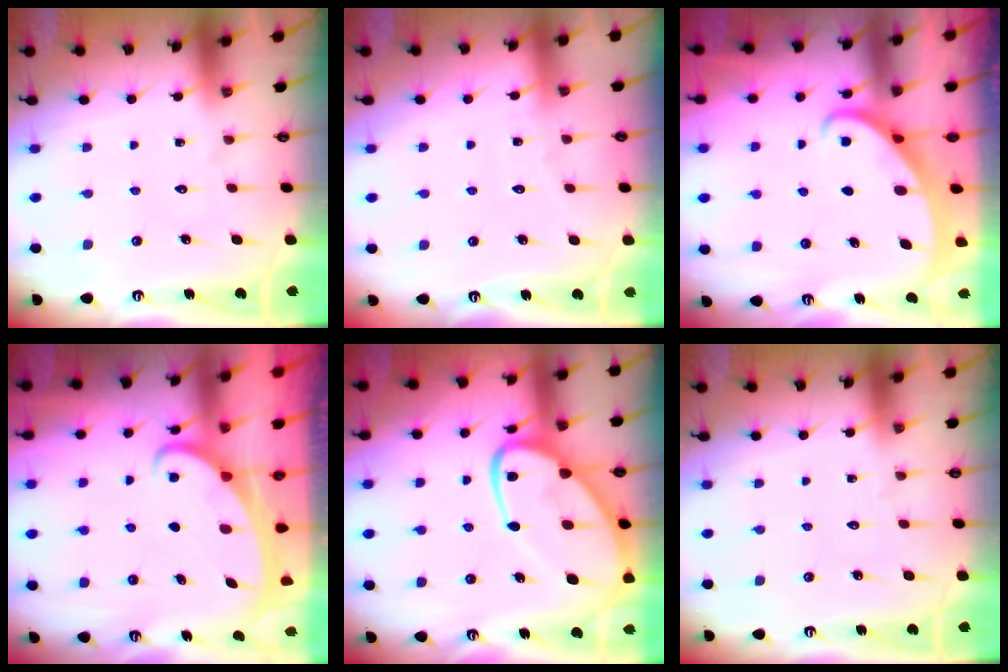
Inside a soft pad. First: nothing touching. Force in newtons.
{"total": 3.4, "press": 3.4, "slide": 0.4}
{"total": 2.3, "press": 2.3, "slide": 0.2}
{"total": 2.2, "press": 2.1, "slide": 0.3}
{"total": 17.2, "press": 17.1, "slide": 1.4}
{"total": 0.0}